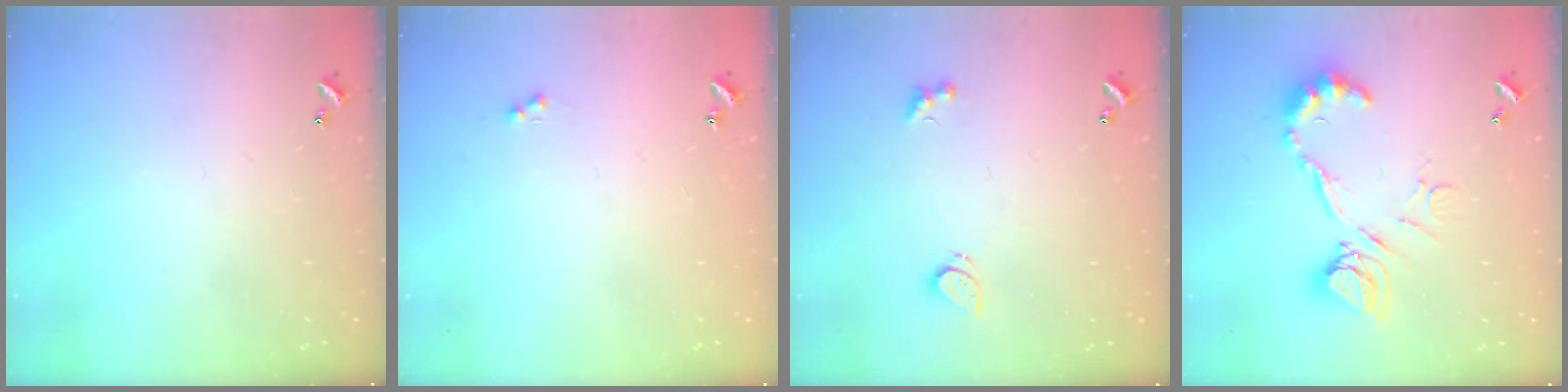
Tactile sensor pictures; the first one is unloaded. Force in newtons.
{"total": 1.0, "press": 0.9, "slide": 0.5}
{"total": 2.3, "press": 2.3, "slide": 0.6}
{"total": 14.3, "press": 14.2, "slide": 1.2}